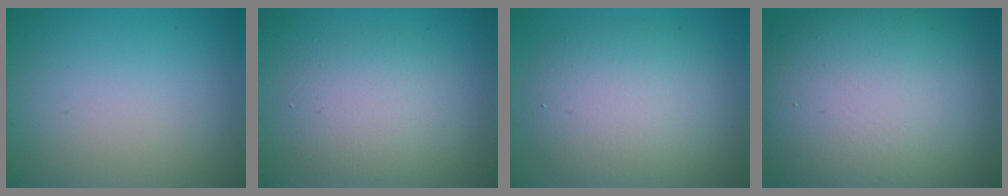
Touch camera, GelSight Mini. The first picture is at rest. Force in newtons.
{"total": 4.2, "press": 4.2, "slide": 0.4}
{"total": 6.5, "press": 6.5, "slide": 0.6}
{"total": 15.7, "press": 15.7, "slide": 1.3}